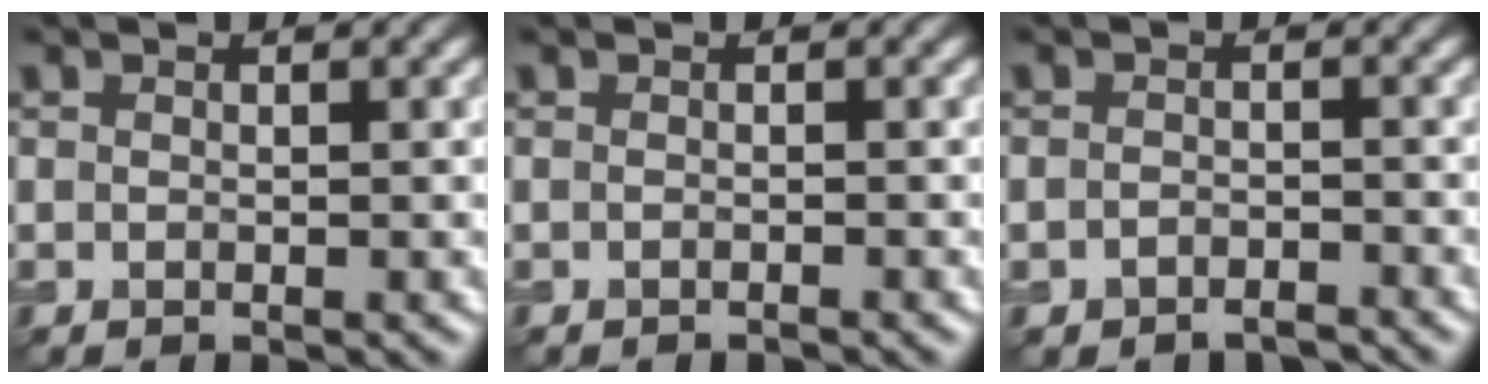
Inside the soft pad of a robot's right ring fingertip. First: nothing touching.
{"total": 0.7, "force": [-0.7, 0.0, 0.2], "torque": [-0.002, -0.002, -0.013]}
{"total": 1.8, "force": [-1.5, 0.8, 0.5], "torque": [-0.007, 0.001, -0.028]}